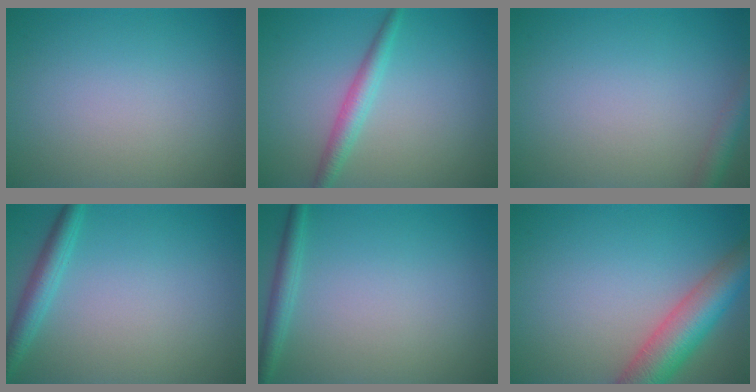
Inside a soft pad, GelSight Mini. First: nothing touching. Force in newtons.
{"total": 2.4, "press": 2.4, "slide": 0.1}
{"total": 2.0, "press": 2.0, "slide": 0.1}
{"total": 2.5, "press": 2.5, "slide": 0.1}
{"total": 1.8, "press": 1.8, "slide": 0.1}
{"total": 6.5, "press": 6.5, "slide": 0.3}